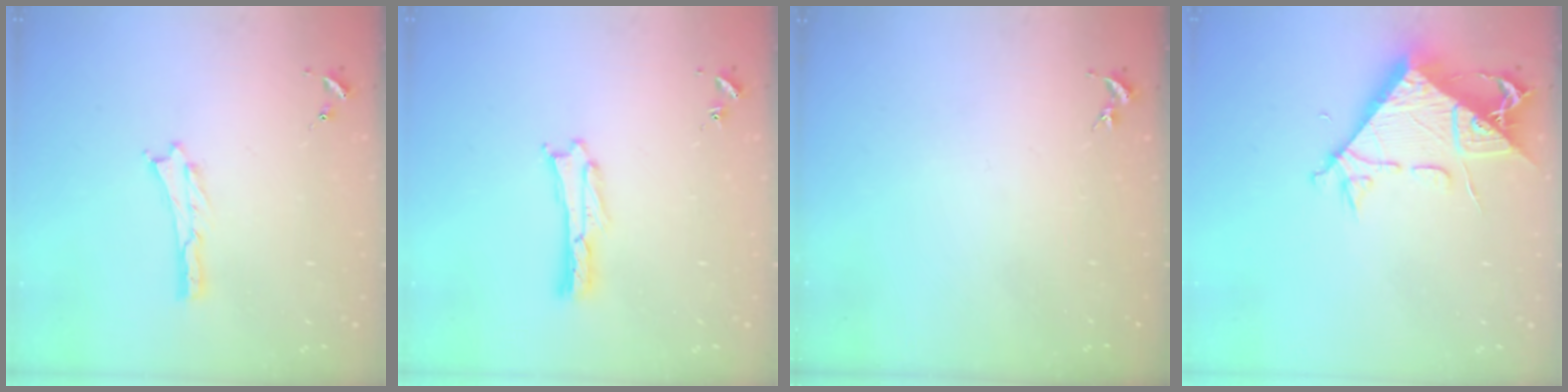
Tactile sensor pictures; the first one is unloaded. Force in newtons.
{"total": 0.0}
{"total": 0.0}
{"total": 9.8, "press": 9.7, "slide": 0.9}